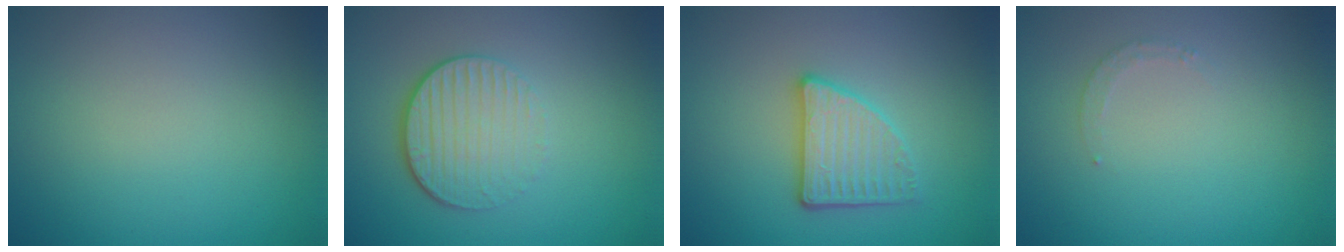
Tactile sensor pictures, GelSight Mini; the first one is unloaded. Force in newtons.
{"total": 4.3, "press": 2.9, "slide": 3.2}
{"total": 3.3, "press": 3.0, "slide": 1.4}
{"total": 0.9, "press": 0.9, "slide": 0.2}